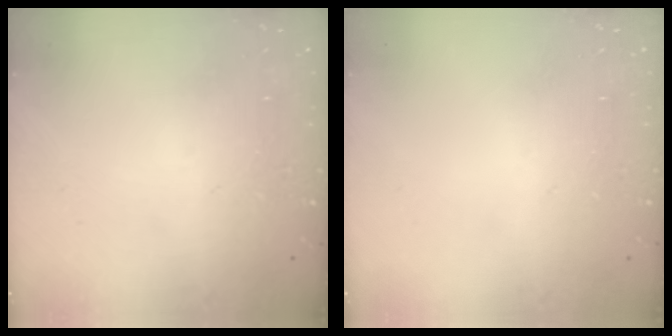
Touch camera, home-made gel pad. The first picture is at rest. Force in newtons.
{"total": 0.0}